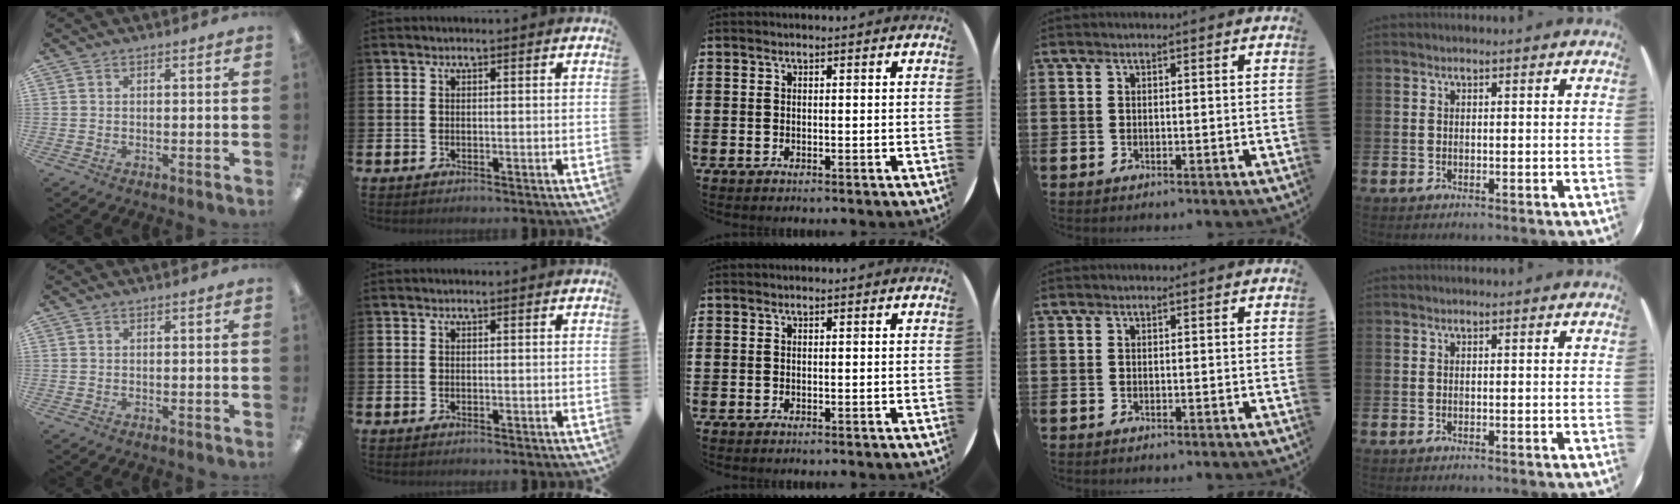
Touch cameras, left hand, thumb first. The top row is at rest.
{}